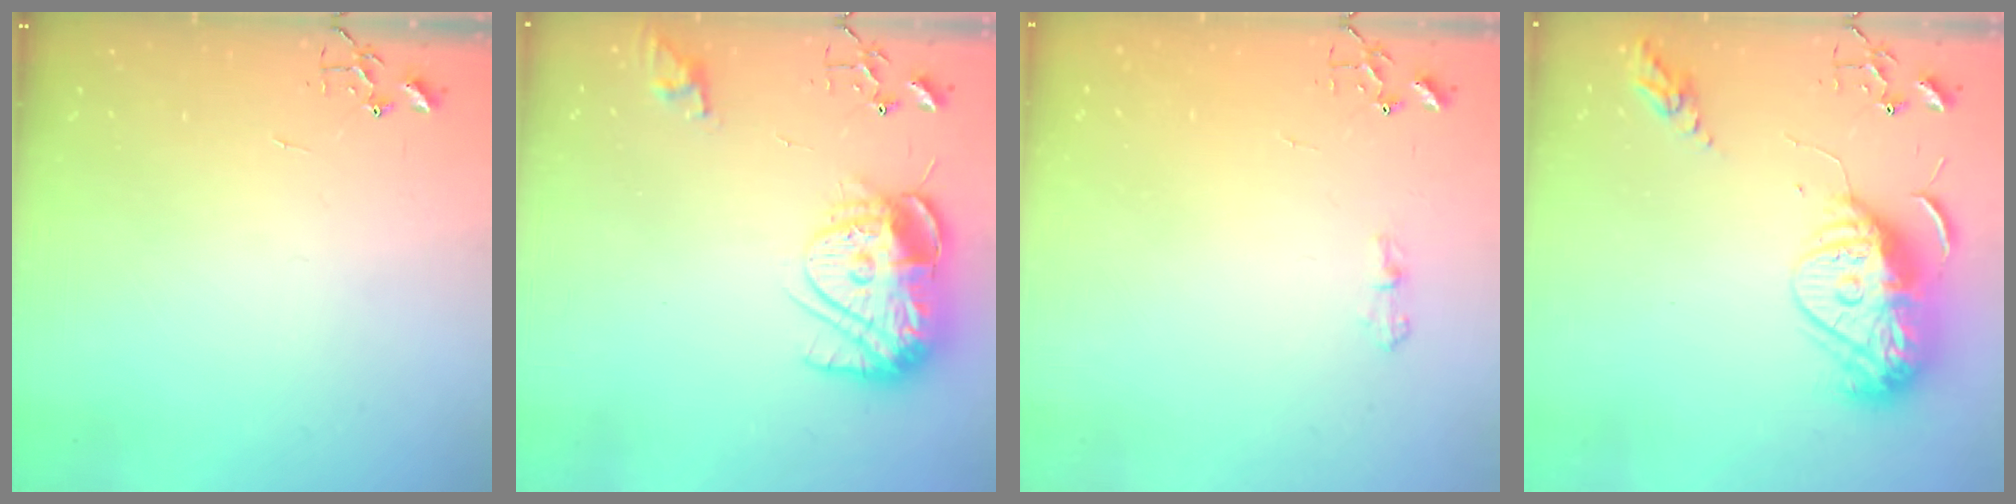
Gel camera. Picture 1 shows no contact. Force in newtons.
{"total": 15.8, "press": 15.7, "slide": 1.4}
{"total": 6.1, "press": 6.1, "slide": 0.6}
{"total": 14.7, "press": 14.6, "slide": 1.3}